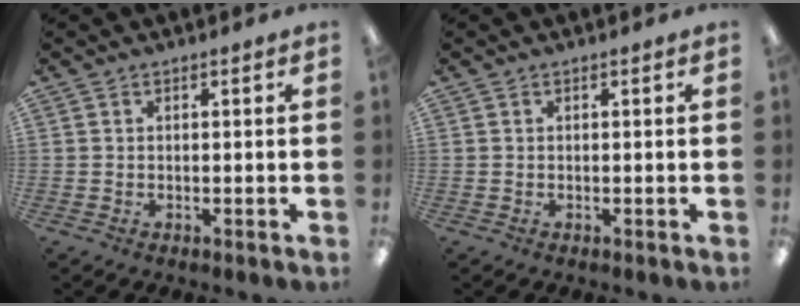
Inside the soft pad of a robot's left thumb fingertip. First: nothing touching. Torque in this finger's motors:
{"motor_torque": [-0.19, 0.19, 0.12, 0.12, 0.00]}